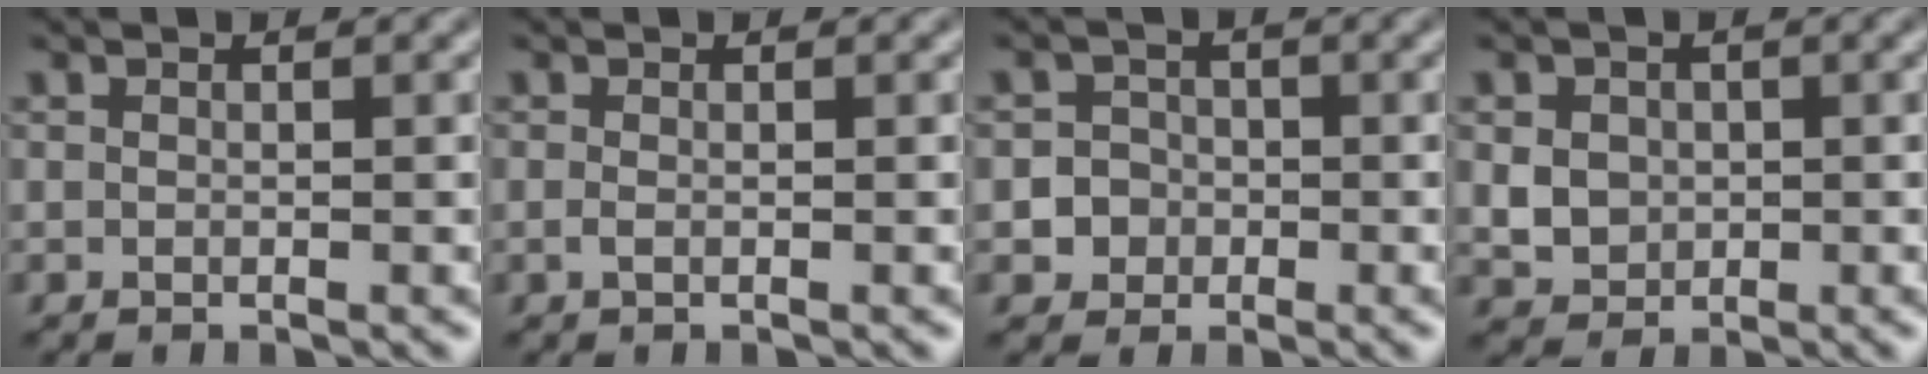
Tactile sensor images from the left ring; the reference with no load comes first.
{"total": 0.5, "force": [-0.1, 0.2, 0.5], "torque": [-0.011, -0.003, -0.002]}
{"total": 3.7, "force": [-1.1, 3.4, 0.7], "torque": [0.020, 0.006, -0.035]}
{"total": 2.7, "force": [0.2, 2.4, 1.3], "torque": [-0.029, -0.003, 0.008]}